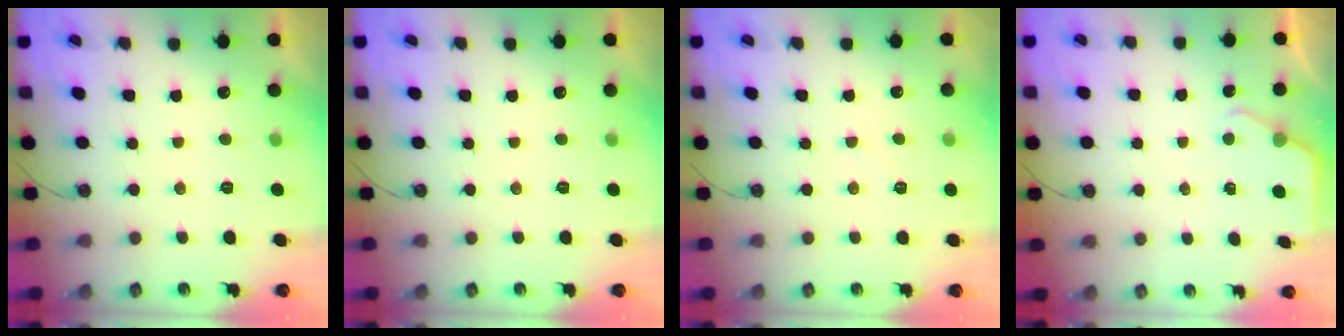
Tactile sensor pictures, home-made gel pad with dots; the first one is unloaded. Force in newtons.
{"total": 0.0}
{"total": 2.3, "press": 2.2, "slide": 0.4}
{"total": 2.7, "press": 2.7, "slide": 0.2}